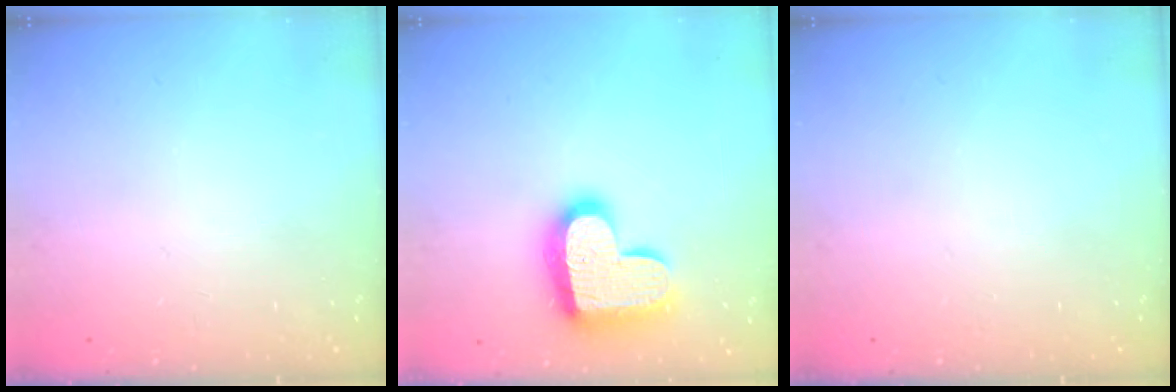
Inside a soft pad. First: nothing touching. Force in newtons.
{"total": 19.2, "press": 19.2, "slide": 1.3}
{"total": 0.0}